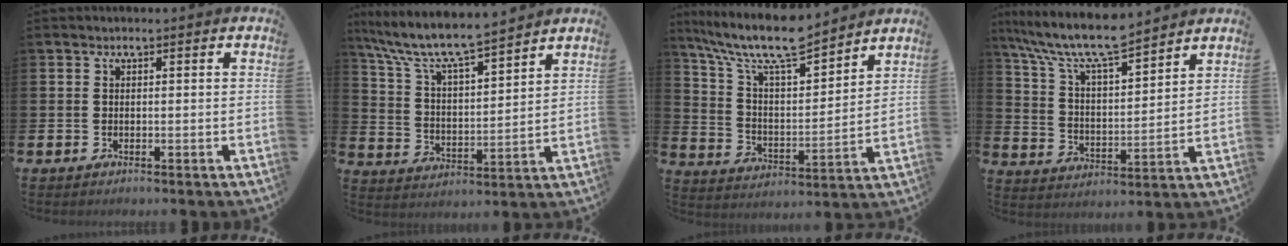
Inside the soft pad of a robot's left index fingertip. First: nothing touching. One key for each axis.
{"total": 8.5, "fx": 7.9, "fy": 0.8, "fz": 3.0, "tx": -0.097, "ty": -0.054, "tz": 0.136}
{"total": 11.1, "fx": 9.8, "fy": 2.2, "fz": 4.7, "tx": -0.127, "ty": -0.058, "tz": 0.172}
{"total": 10.0, "fx": 8.8, "fy": 1.6, "fz": 4.3, "tx": -0.122, "ty": -0.048, "tz": 0.156}